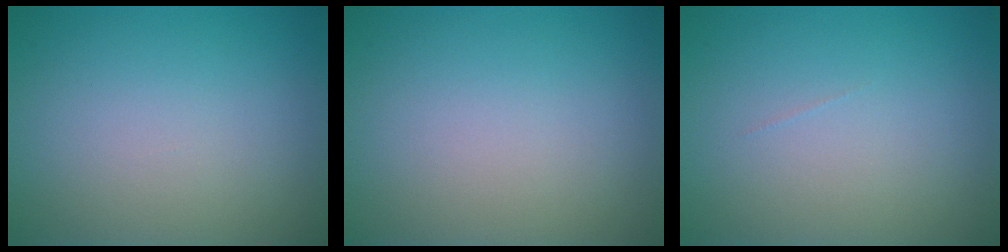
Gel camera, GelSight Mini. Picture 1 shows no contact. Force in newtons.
{"total": 0.0}
{"total": 0.0}